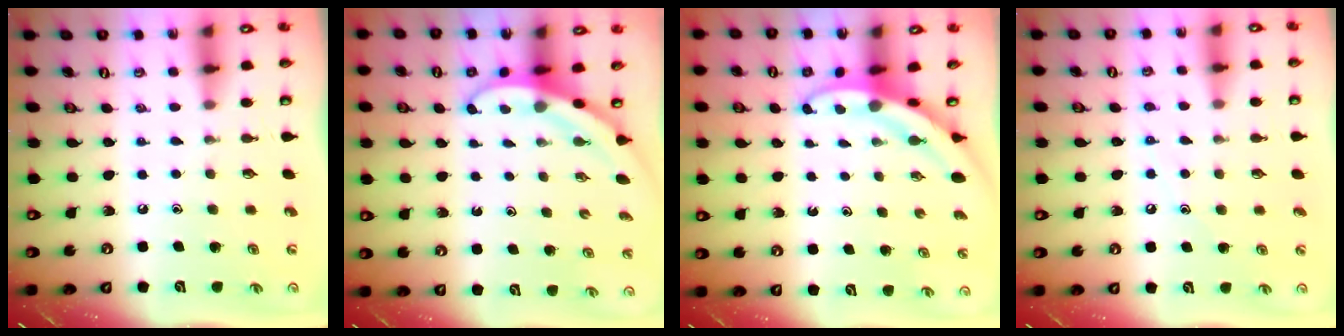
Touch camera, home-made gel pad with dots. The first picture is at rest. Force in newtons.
{"total": 3.0, "press": 3.0, "slide": 0.1}
{"total": 3.2, "press": 3.2, "slide": 0.3}
{"total": 5.9, "press": 5.9, "slide": 0.6}